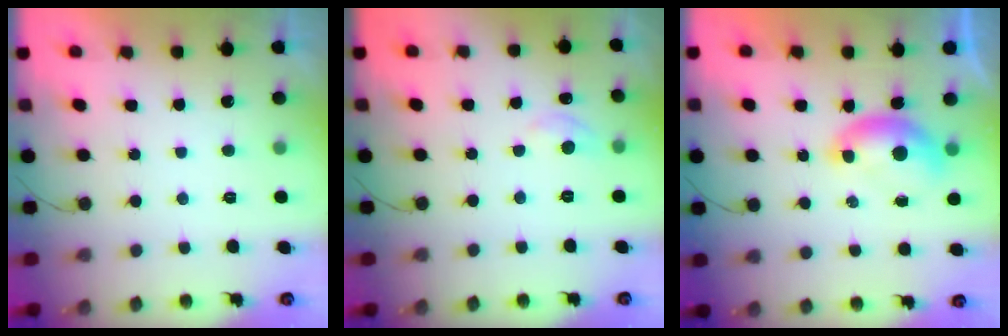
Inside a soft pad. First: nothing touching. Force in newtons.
{"total": 5.6, "press": 5.6, "slide": 0.5}
{"total": 6.7, "press": 6.6, "slide": 0.9}